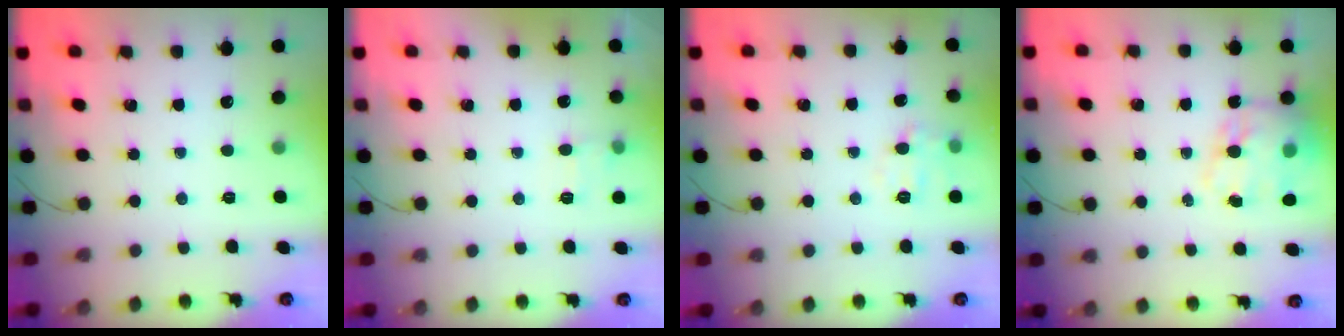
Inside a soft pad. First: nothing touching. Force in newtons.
{"total": 6.1, "press": 5.9, "slide": 1.8}
{"total": 6.4, "press": 6.3, "slide": 1.0}
{"total": 16.5, "press": 16.0, "slide": 4.3}